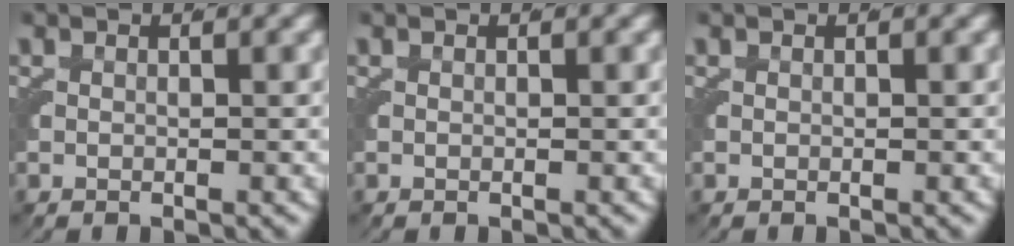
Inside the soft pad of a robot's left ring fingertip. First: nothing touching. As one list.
[{"total": 0.0}, {"total": 0.0}]